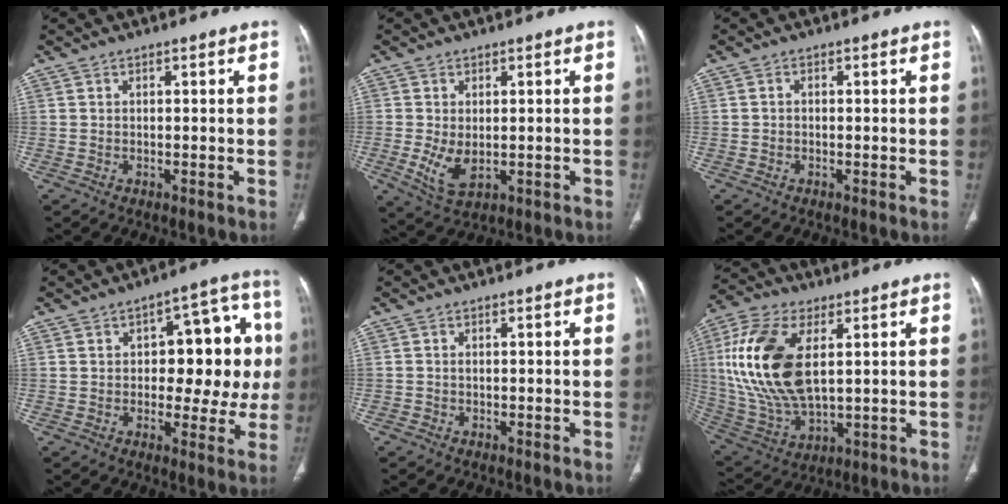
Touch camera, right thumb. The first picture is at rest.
{"total": 5.1, "force": [-0.2, 3.6, 3.7], "torque": [-0.078, -0.011, 0.007]}
{"total": 1.0, "force": [0.4, 0.6, -0.7], "torque": [0.011, 0.003, 0.002]}
{"total": 15.2, "force": [0.8, 8.1, 12.8], "torque": [-0.107, 0.033, 0.010]}
{"total": 0.5, "force": [-0.3, 0.4, 0.0], "torque": [0.000, 0.003, -0.007]}
{"total": 19.6, "force": [3.7, 10.5, 16.1], "torque": [-0.340, -0.010, 0.077]}